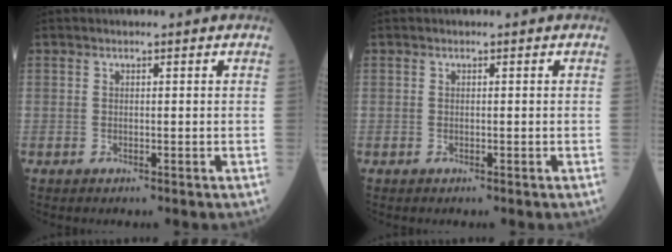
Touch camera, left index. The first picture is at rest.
{"total": 0.0}